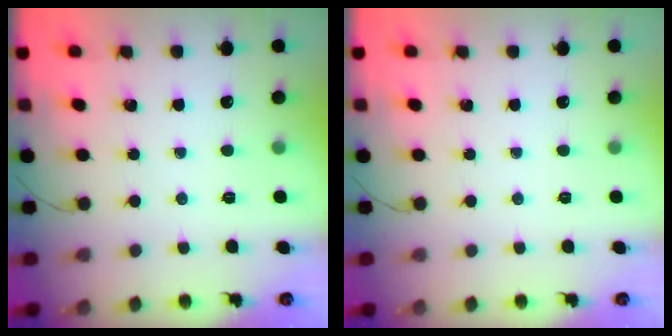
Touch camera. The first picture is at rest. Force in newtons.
{"total": 0.0}